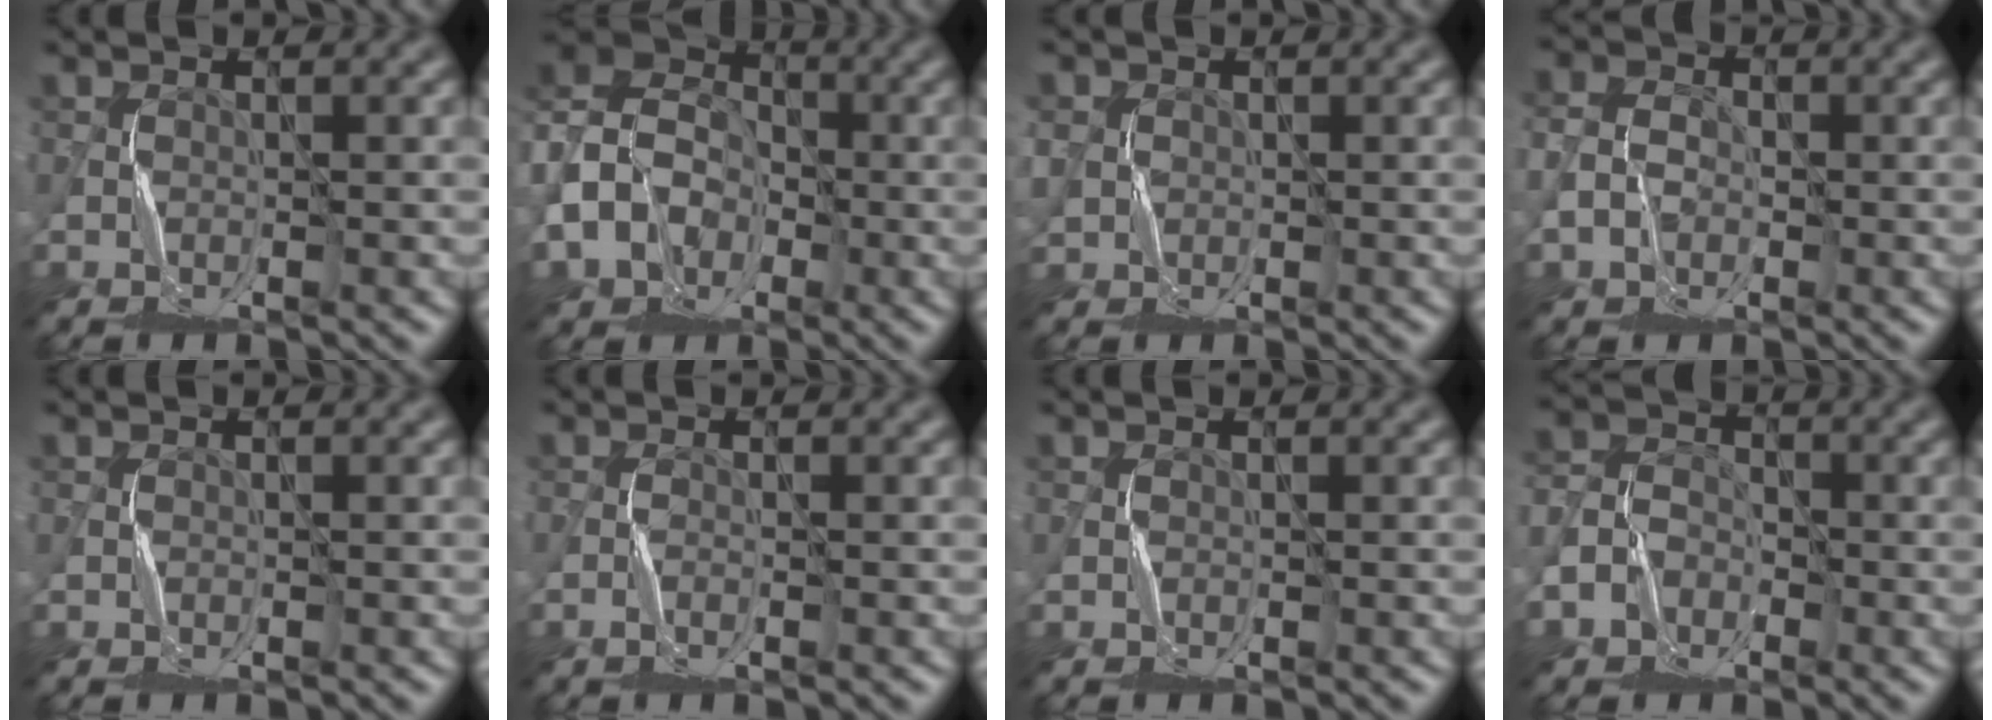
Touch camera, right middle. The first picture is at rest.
{"total": 9.2, "force": [-3.2, 7.2, 4.7], "torque": [-0.099, -0.011, -0.079]}
{"total": 2.2, "force": [0.1, 2.1, 0.6], "torque": [-0.018, 0.001, 0.003]}
{"total": 2.9, "force": [-0.9, 2.2, 1.6], "torque": [-0.032, 0.003, -0.022]}
{"total": 0.0}
{"total": 0.8, "force": [-0.5, 0.1, 0.6], "torque": [-0.015, 0.003, -0.011]}
{"total": 0.0}
{"total": 3.5, "force": [-1.7, 2.8, 1.3], "torque": [-0.024, 0.003, -0.040]}